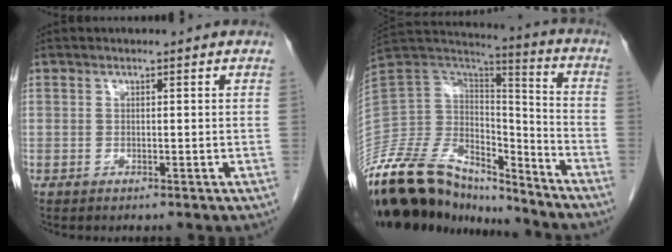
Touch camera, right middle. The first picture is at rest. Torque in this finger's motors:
{"motor_torque": [1.13, -1.01, 1.05, 0.21]}